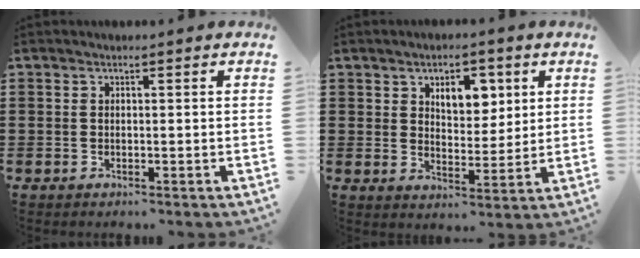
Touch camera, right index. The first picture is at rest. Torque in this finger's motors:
{"motor_torque": [0.39, 0.17, 0.15, 0.05]}